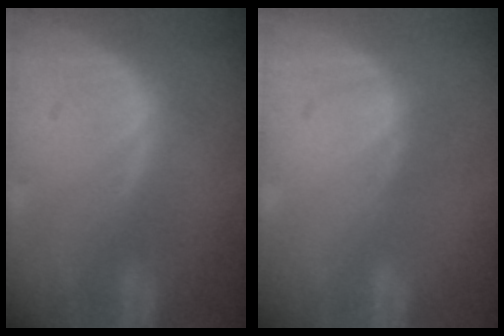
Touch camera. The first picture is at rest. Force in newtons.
{"total": 0.0}